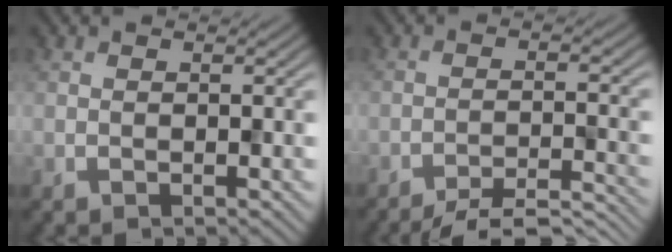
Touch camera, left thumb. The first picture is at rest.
{"total": 6.6, "force": [-5.8, 0.9, 3.1], "torque": [-0.058, 0.001, -0.085]}